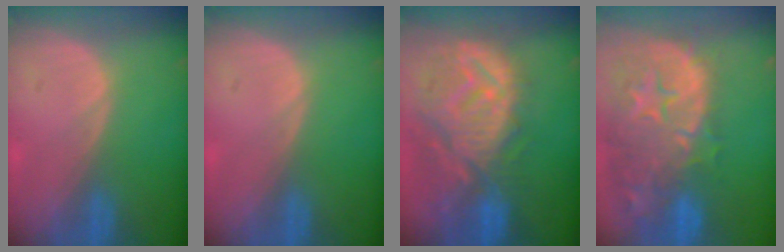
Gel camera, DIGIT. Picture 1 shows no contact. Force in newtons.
{"total": 0.0}
{"total": 12.7, "press": 11.1, "slide": 6.0}
{"total": 15.2, "press": 12.0, "slide": 9.3}